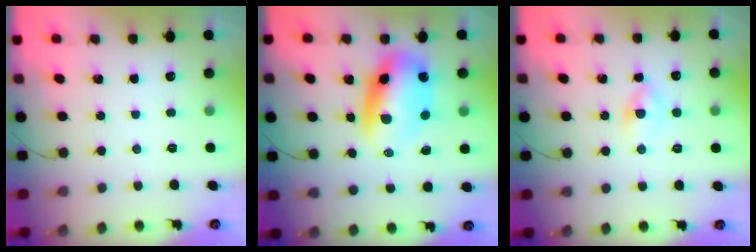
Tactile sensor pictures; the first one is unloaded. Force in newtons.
{"total": 10.3, "press": 9.9, "slide": 2.9}
{"total": 2.4, "press": 2.1, "slide": 1.2}